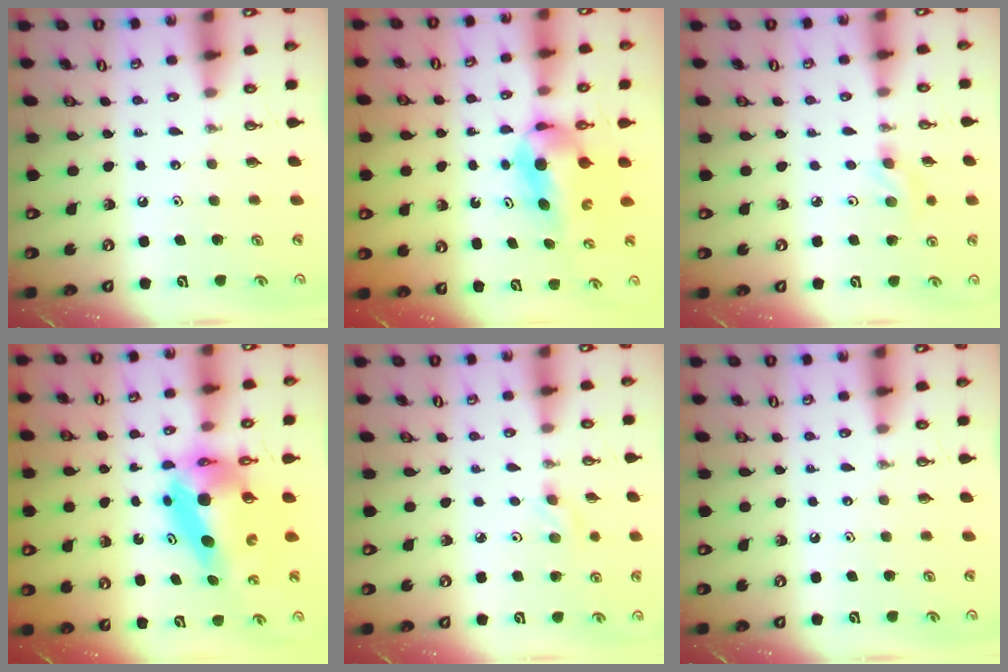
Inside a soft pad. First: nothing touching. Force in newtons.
{"total": 5.9, "press": 5.5, "slide": 2.1}
{"total": 3.7, "press": 3.3, "slide": 1.6}
{"total": 9.2, "press": 9.2, "slide": 0.9}
{"total": 3.0, "press": 2.6, "slide": 1.5}
{"total": 0.0}